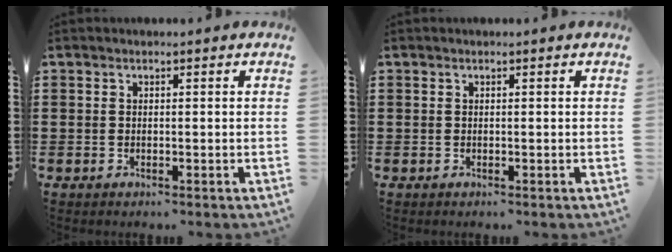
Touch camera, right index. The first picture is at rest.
{"total": 0.0}